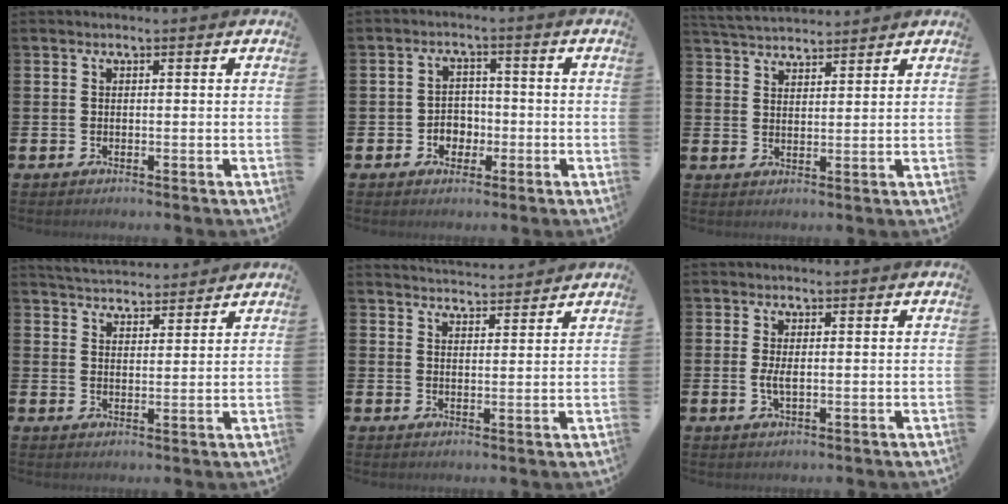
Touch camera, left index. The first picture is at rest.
{"total": 3.2, "force": [-1.2, 2.7, 1.2], "torque": [-0.016, 0.001, -0.033]}
{"total": 4.0, "force": [3.9, 0.6, 0.2], "torque": [-0.016, -0.018, 0.072]}
{"total": 4.6, "force": [4.5, 0.6, -0.2], "torque": [-0.010, -0.025, 0.082]}
{"total": 3.7, "force": [3.7, 0.1, -0.1], "torque": [0.002, -0.026, 0.066]}
{"total": 1.8, "force": [0.0, 0.6, 1.7], "torque": [-0.025, -0.002, -0.002]}